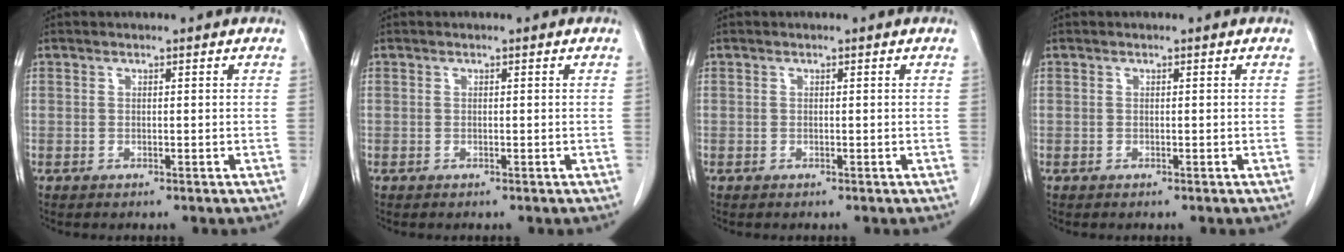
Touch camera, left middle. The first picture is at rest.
{"total": 0.0}
{"total": 0.0}
{"total": 0.0}